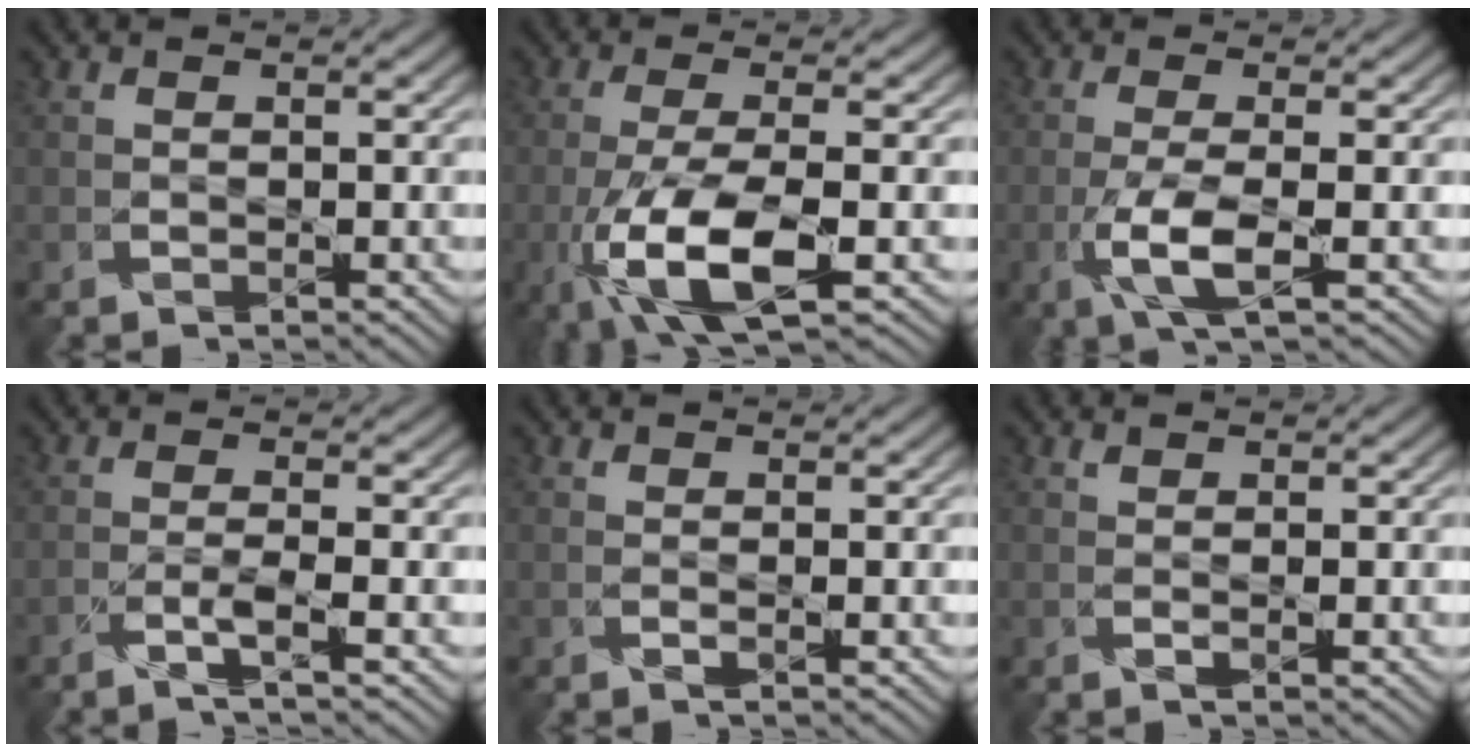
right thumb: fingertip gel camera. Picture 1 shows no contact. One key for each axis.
{"total": 9.5, "fx": -3.7, "fy": 2.5, "fz": 8.4, "tx": -0.176, "ty": -0.006, "tz": -0.067}
{"total": 4.8, "fx": -1.6, "fy": 0.7, "fz": 4.4, "tx": -0.099, "ty": 0.003, "tz": -0.032}
{"total": 2.5, "fx": -1.5, "fy": -0.6, "fz": 1.9, "tx": -0.043, "ty": 0.006, "tz": -0.036}
{"total": 0.7, "fx": -0.1, "fy": -0.2, "fz": 0.7, "tx": -0.015, "ty": 0.000, "tz": -0.003}
{"total": 0.6, "fx": 0.2, "fy": -0.3, "fz": 0.4, "tx": -0.011, "ty": 0.002, "tz": 0.005}